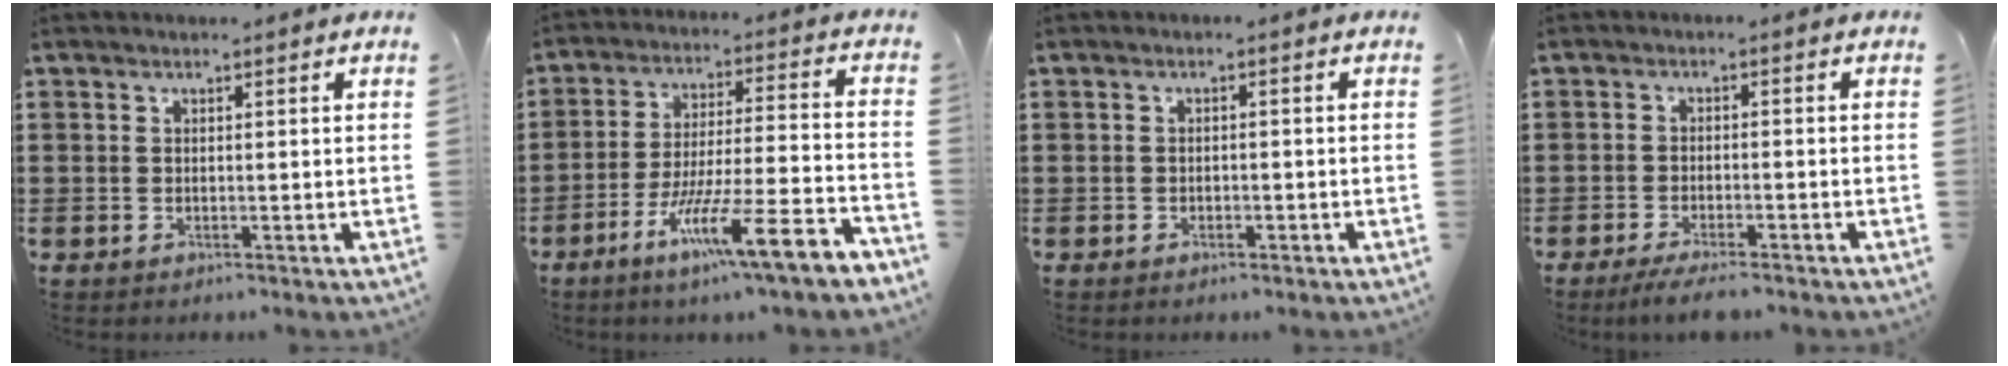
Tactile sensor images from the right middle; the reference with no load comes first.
{"total": 12.2, "force": [-8.1, 0.4, 9.2], "torque": [-0.159, -0.004, -0.151]}
{"total": 0.6, "force": [-0.5, 0.3, 0.1], "torque": [-0.004, 0.000, -0.011]}
{"total": 3.0, "force": [-2.6, 0.1, 1.4], "torque": [-0.028, -0.004, -0.052]}